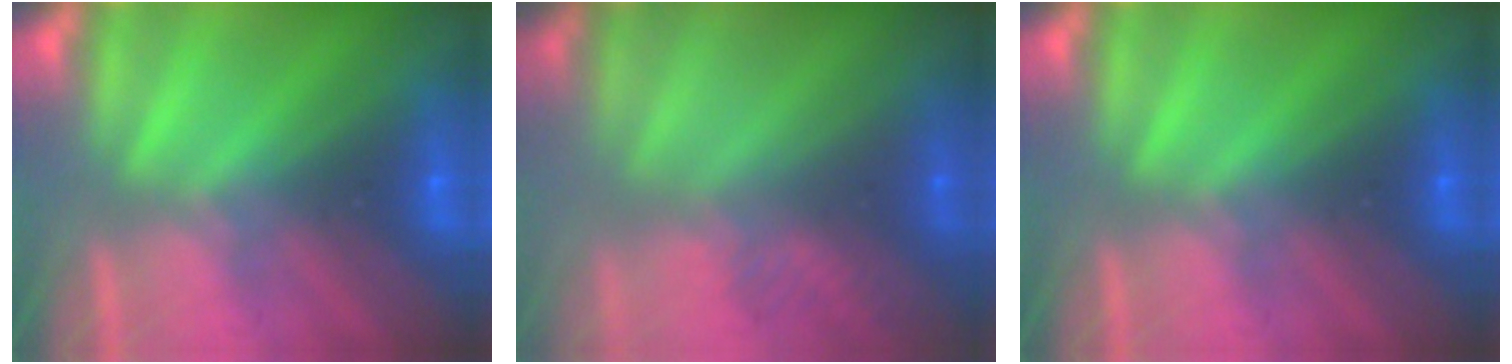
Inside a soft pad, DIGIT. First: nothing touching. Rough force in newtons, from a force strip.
{"total": 2.8}
{"total": 0.0}